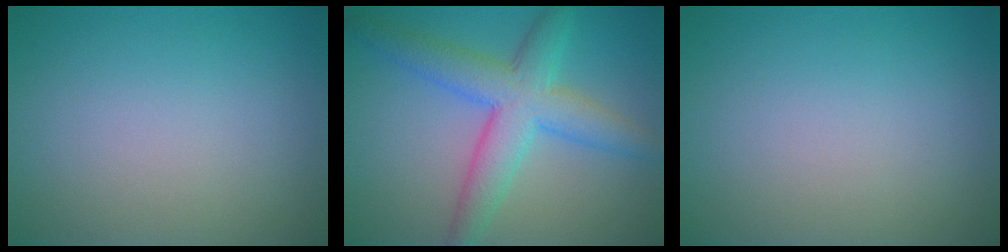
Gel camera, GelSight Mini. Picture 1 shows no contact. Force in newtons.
{"total": 6.3, "press": 6.3, "slide": 0.0}
{"total": 0.0}